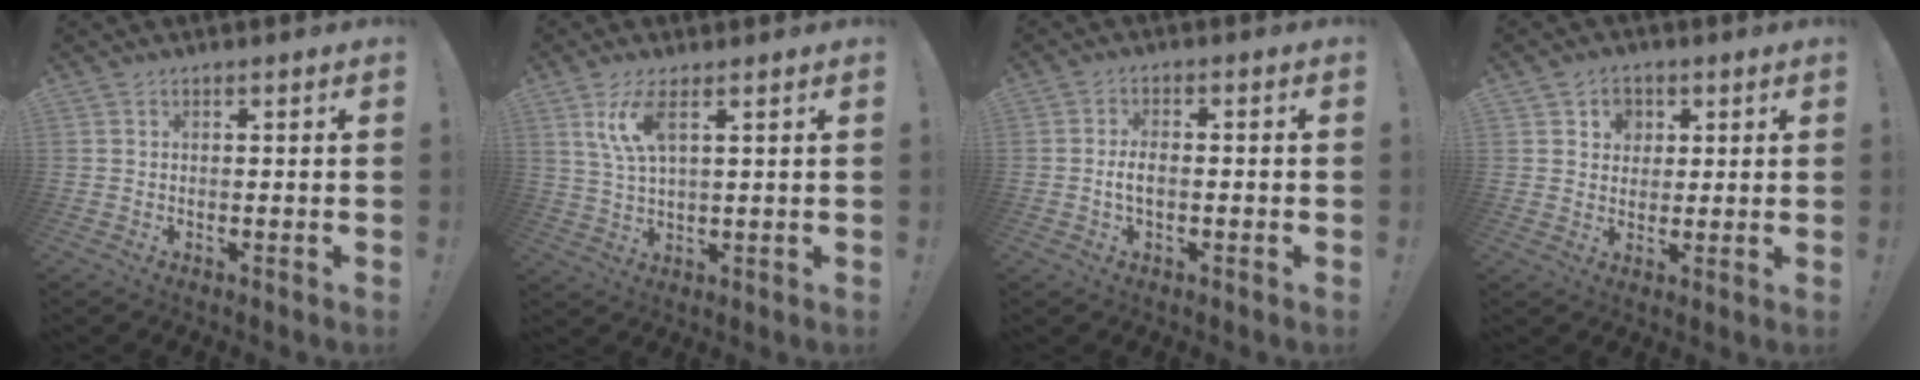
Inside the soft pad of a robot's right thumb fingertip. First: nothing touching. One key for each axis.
{"total": 8.3, "fx": 4.1, "fy": 2.5, "fz": 6.8, "tx": -0.133, "ty": -0.007, "tz": 0.076}
{"total": 3.8, "fx": -0.8, "fy": 1.8, "fz": 3.3, "tx": -0.063, "ty": 0.008, "tz": -0.014}
{"total": 5.5, "fx": 1.9, "fy": 4.9, "fz": 1.5, "tx": -0.018, "ty": -0.007, "tz": 0.035}